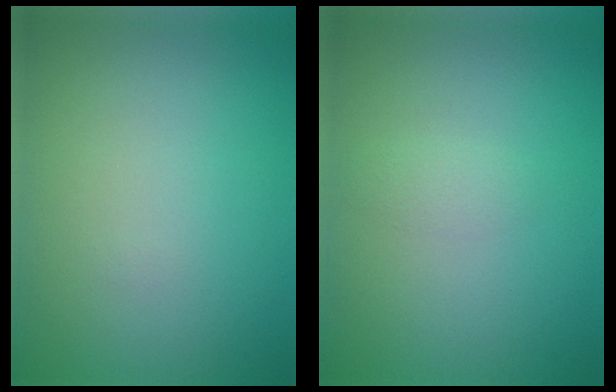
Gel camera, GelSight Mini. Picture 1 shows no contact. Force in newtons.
{"total": 0.8, "press": 0.8, "slide": 0.1}